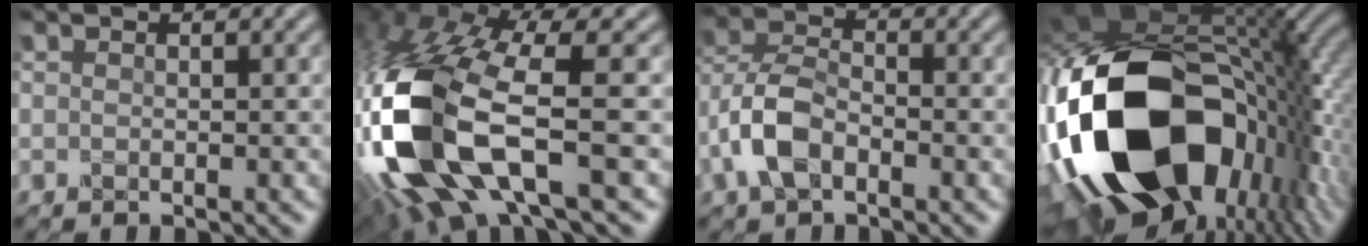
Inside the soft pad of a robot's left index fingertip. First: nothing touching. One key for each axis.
{"total": 14.1, "fx": -3.8, "fy": 5.7, "fz": 12.4, "tx": -0.299, "ty": -0.018, "tz": -0.069}
{"total": 5.1, "fx": -2.4, "fy": 2.9, "fz": 3.5, "tx": -0.079, "ty": 0.007, "tz": -0.059}
{"total": 20.1, "fx": -5.1, "fy": 11.7, "fz": 15.5, "tx": -0.319, "ty": -0.029, "tz": -0.072}